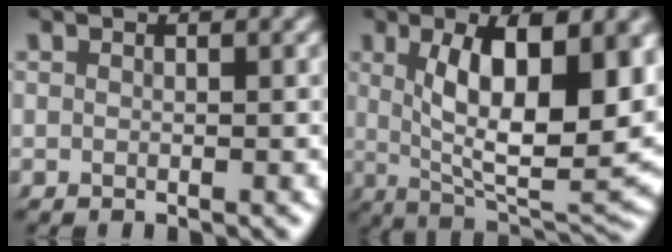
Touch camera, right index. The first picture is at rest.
{"total": 12.2, "force": [2.4, 5.0, 10.9], "torque": [-0.169, -0.009, 0.045]}